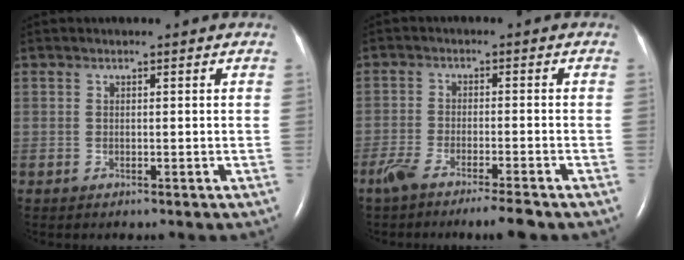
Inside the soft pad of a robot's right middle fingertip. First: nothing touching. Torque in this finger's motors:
{"motor_torque": [0.03, -0.03, 0.06, 0.03]}